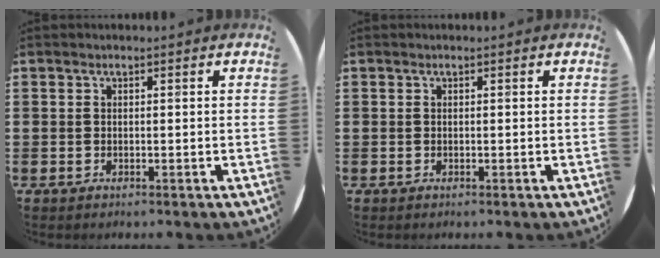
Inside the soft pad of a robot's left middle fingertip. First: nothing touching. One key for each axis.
{"total": 0.0}